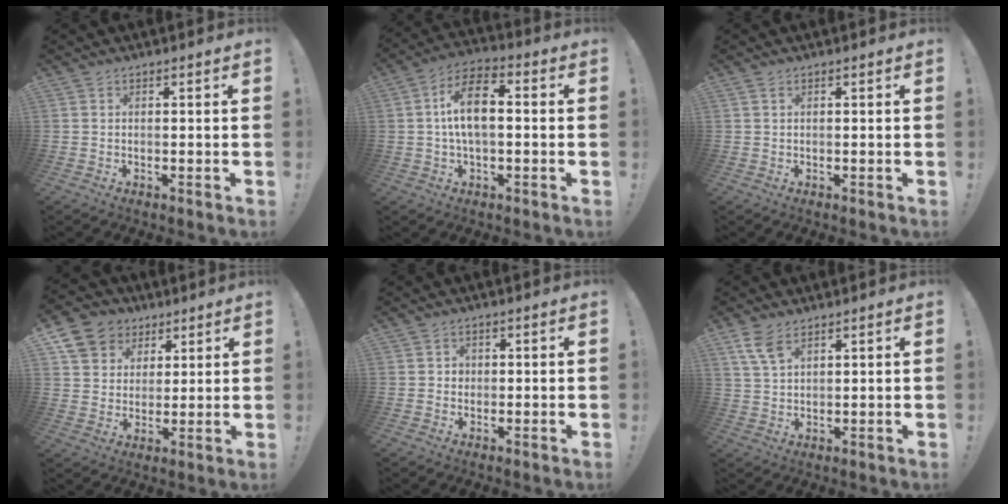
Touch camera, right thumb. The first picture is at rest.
{"total": 11.7, "force": [0.8, 5.8, 10.2], "torque": [-0.181, 0.014, 0.017]}
{"total": 0.8, "force": [0.4, 0.5, 0.5], "torque": [-0.010, 0.002, 0.008]}
{"total": 11.0, "force": [5.6, 9.0, 3.1], "torque": [-0.050, -0.033, 0.114]}
{"total": 1.8, "force": [0.2, 1.7, 0.6], "torque": [-0.010, 0.001, 0.001]}
{"total": 6.5, "force": [4.1, 3.0, 4.0], "torque": [-0.070, -0.019, 0.078]}